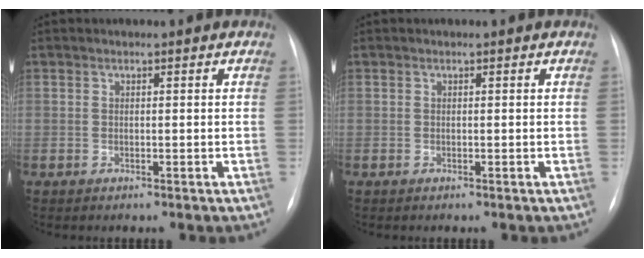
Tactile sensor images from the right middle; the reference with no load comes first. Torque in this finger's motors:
{"motor_torque": [0.12, -0.32, 0.03, 0.00]}